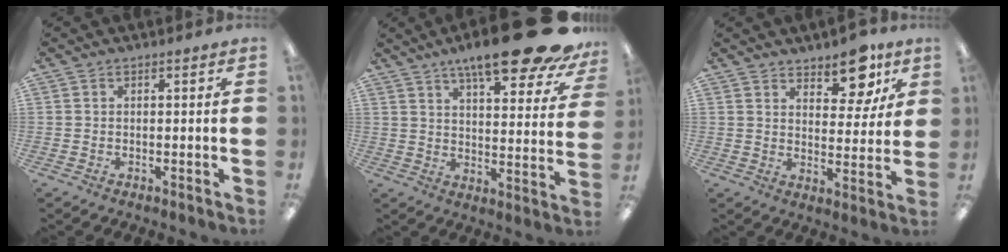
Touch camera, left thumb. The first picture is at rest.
{"total": 18.4, "force": [14.1, 3.8, 11.3], "torque": [-0.164, -0.091, 0.227]}
{"total": 7.9, "force": [5.8, 3.7, 3.9], "torque": [-0.029, -0.035, 0.095]}